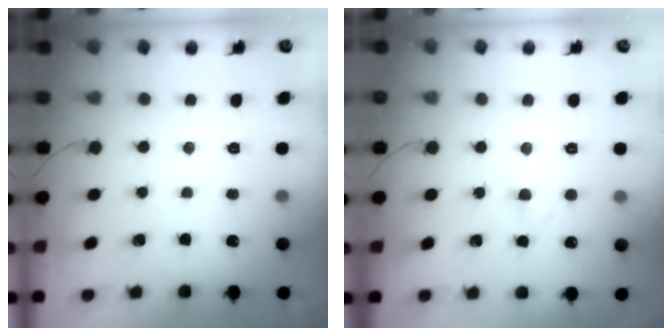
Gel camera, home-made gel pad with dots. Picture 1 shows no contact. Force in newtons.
{"total": 2.2, "press": 2.0, "slide": 0.9}